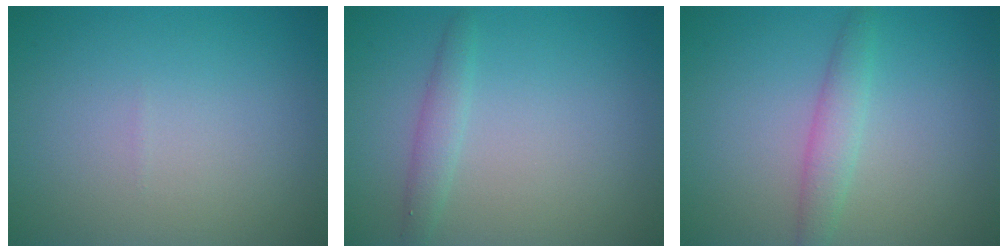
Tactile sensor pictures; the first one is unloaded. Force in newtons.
{"total": 1.6, "press": 1.6, "slide": 0.1}
{"total": 2.2, "press": 2.2, "slide": 0.2}